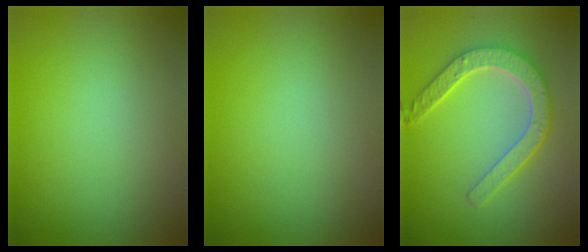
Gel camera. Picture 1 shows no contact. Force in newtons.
{"total": 0.0}
{"total": 4.8, "press": 3.8, "slide": 2.9}